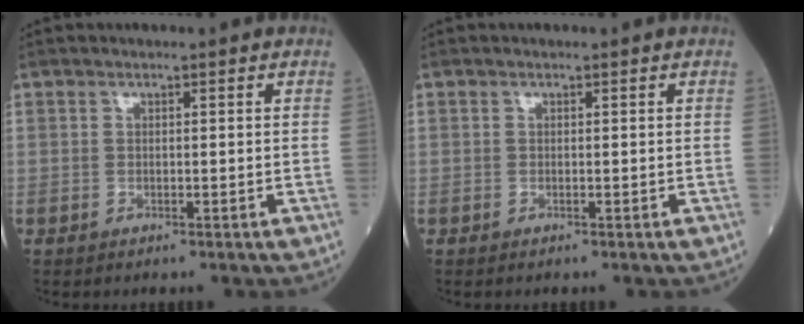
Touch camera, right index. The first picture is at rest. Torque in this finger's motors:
{"motor_torque": [0.23, 0.03, 0.08, 0.03]}